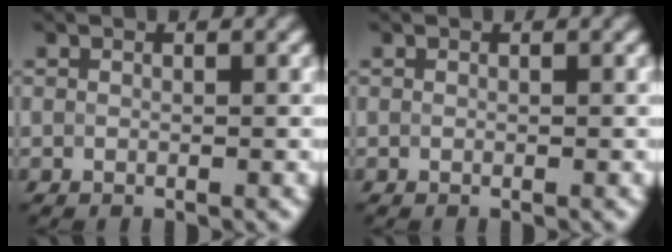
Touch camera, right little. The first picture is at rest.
{"total": 0.0}